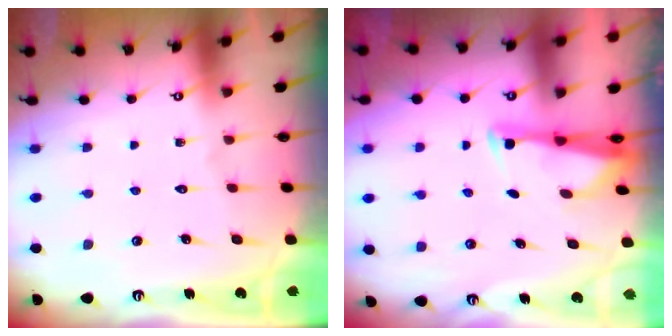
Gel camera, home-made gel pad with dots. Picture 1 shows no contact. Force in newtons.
{"total": 2.8, "press": 2.8, "slide": 0.6}